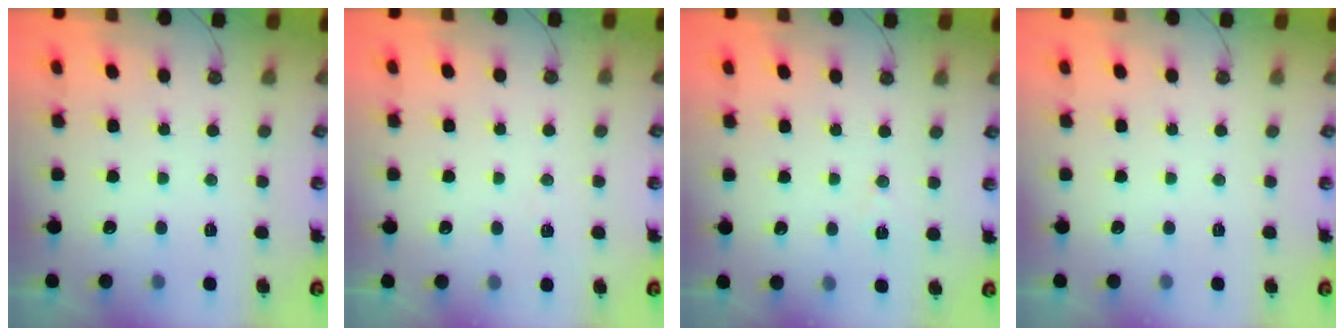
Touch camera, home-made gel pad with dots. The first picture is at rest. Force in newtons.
{"total": 3.7, "press": 3.3, "slide": 1.7}
{"total": 6.1, "press": 4.1, "slide": 4.5}
{"total": 0.0}